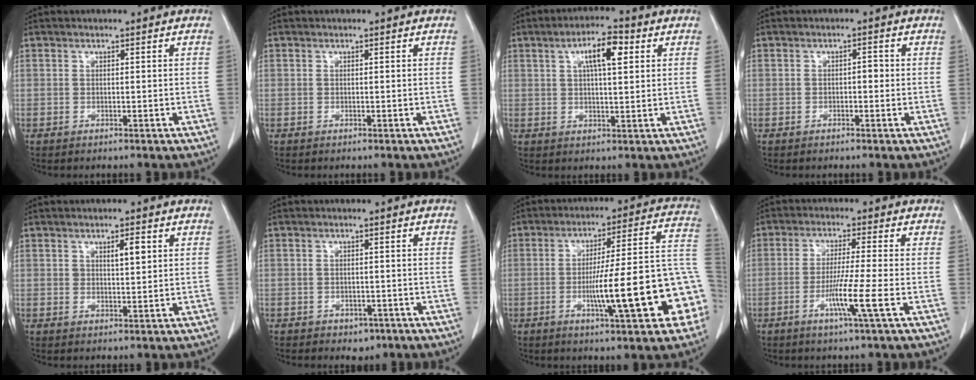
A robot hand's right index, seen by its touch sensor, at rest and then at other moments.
{"total": 0.0}
{"total": 6.9, "force": [2.6, 1.7, 6.1], "torque": [-0.107, 0.013, 0.041]}
{"total": 1.3, "force": [-0.2, 0.6, 1.1], "torque": [-0.010, 0.005, -0.005]}
{"total": 3.0, "force": [1.2, 0.9, 2.5], "torque": [-0.039, -0.002, 0.020]}
{"total": 2.7, "force": [-1.6, 1.8, 1.1], "torque": [-0.010, 0.005, -0.011]}
{"total": 19.0, "force": [-5.4, 1.8, 18.1], "torque": [-0.196, 0.030, -0.070]}
{"total": 7.0, "force": [-2.5, -1.2, 6.4], "torque": [-0.118, -0.018, -0.050]}